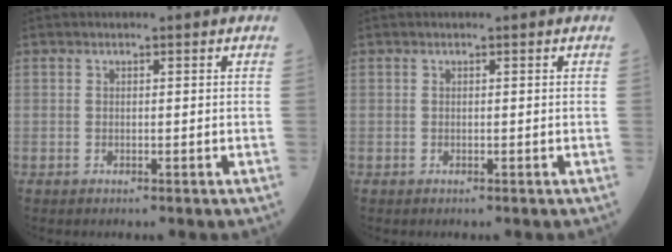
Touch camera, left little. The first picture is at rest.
{"total": 0.0}